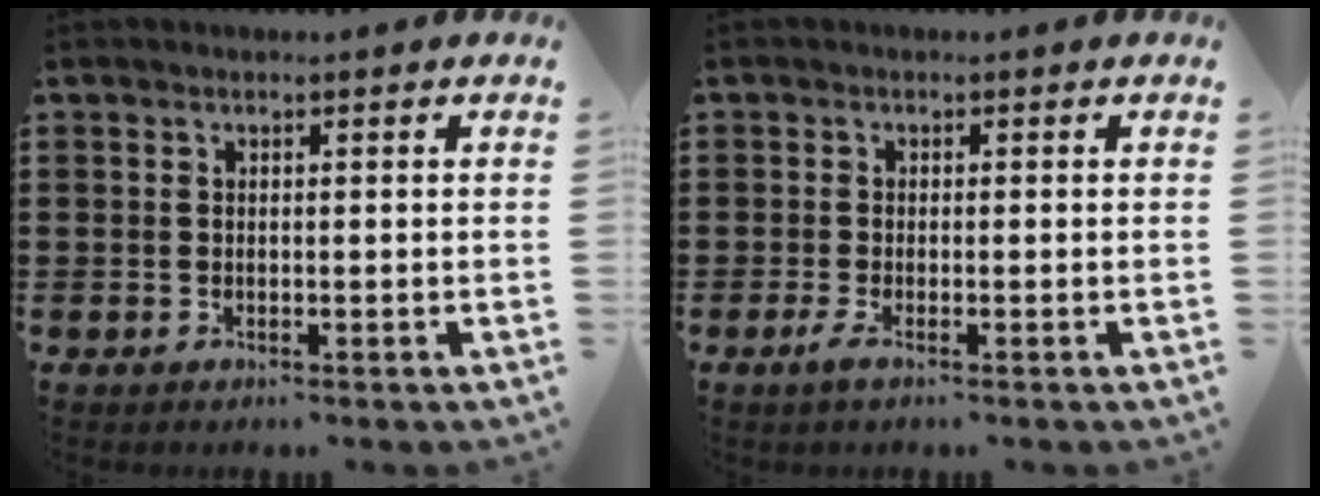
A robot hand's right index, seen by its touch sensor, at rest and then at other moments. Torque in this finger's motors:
{"motor_torque": [0.20, 0.07, 0.05, 0.04]}